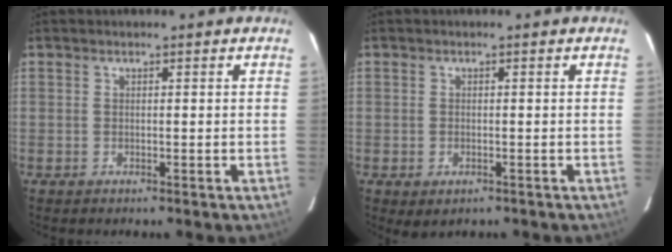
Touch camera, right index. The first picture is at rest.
{"total": 1.9, "force": [-0.9, 1.2, 1.2], "torque": [-0.018, -0.002, 0.000]}